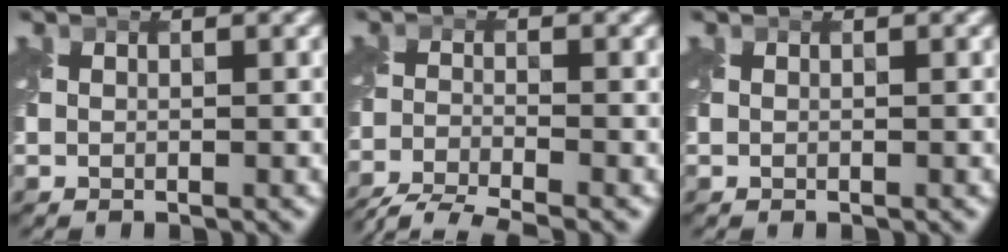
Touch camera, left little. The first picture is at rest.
{"total": 6.9, "force": [-6.3, 1.1, 2.5], "torque": [-0.057, -0.030, -0.111]}
{"total": 0.0}